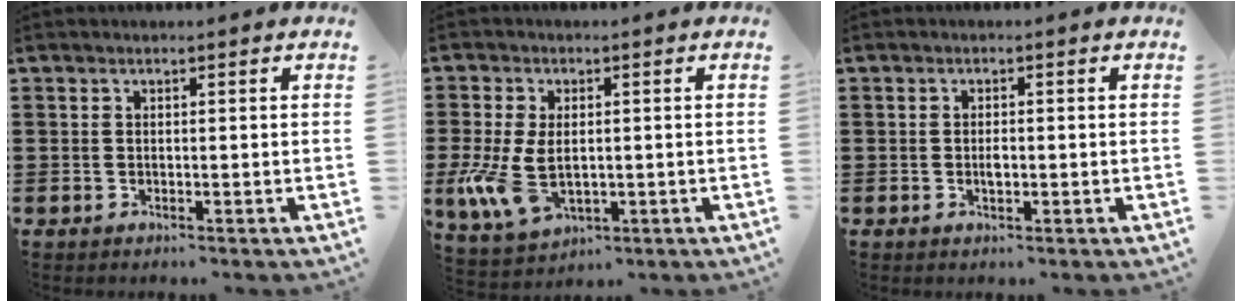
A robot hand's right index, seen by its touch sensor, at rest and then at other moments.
{"total": 7.7, "force": [-1.3, 4.6, 6.0], "torque": [-0.146, -0.007, -0.025]}
{"total": 1.6, "force": [-0.2, 0.6, 1.5], "torque": [-0.028, -0.001, -0.004]}